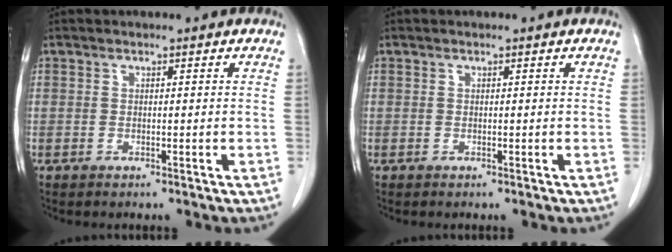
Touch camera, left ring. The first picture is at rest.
{"total": 0.0}